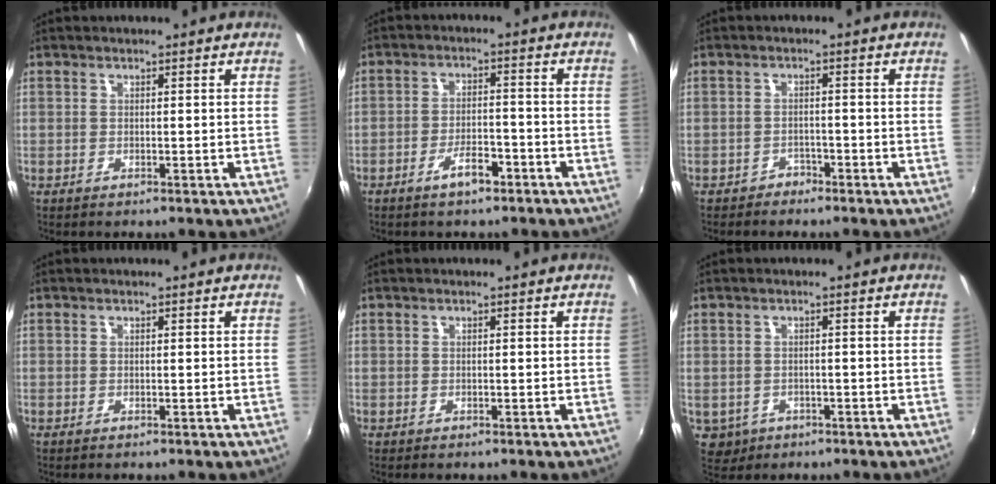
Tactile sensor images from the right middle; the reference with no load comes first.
{"total": 4.9, "force": [-3.4, 1.9, 3.0], "torque": [-0.061, 0.003, -0.051]}
{"total": 2.2, "force": [-1.9, 1.1, 0.0], "torque": [-0.003, 0.001, -0.033]}
{"total": 0.0}
{"total": 0.0}
{"total": 4.3, "force": [-1.3, 3.8, 1.5], "torque": [-0.038, -0.004, -0.010]}